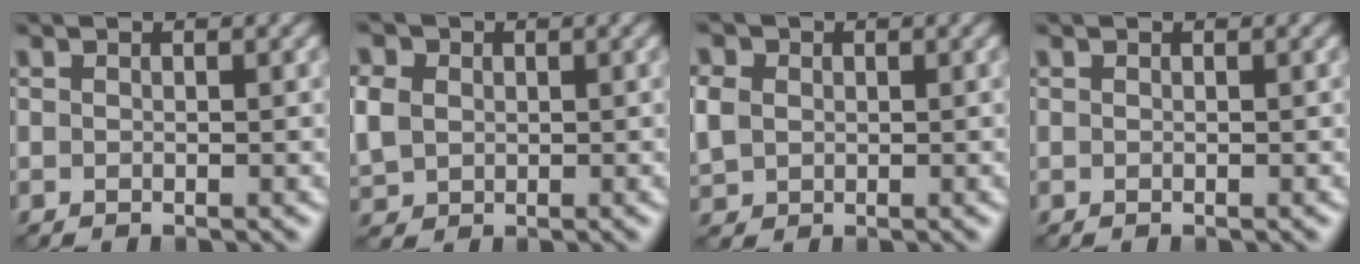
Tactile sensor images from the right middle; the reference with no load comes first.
{"total": 5.1, "force": [0.9, 4.3, 2.6], "torque": [-0.082, 0.023, 0.010]}
{"total": 3.6, "force": [0.6, 3.1, 1.7], "torque": [-0.068, 0.018, 0.012]}
{"total": 0.0}